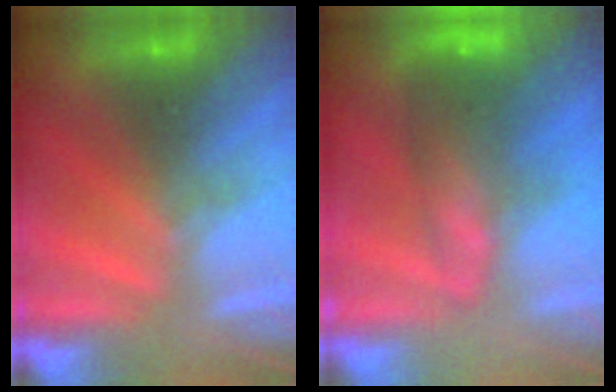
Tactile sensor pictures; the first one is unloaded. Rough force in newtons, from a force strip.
{"total": 7.5}